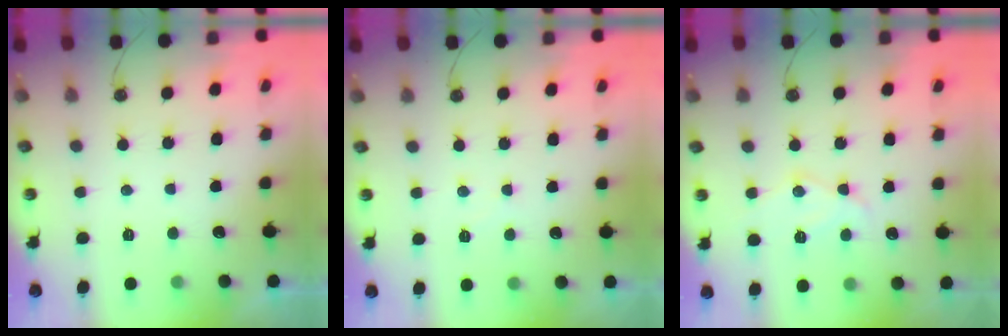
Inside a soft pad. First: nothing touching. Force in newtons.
{"total": 4.0, "press": 3.9, "slide": 0.6}
{"total": 11.6, "press": 11.6, "slide": 0.8}